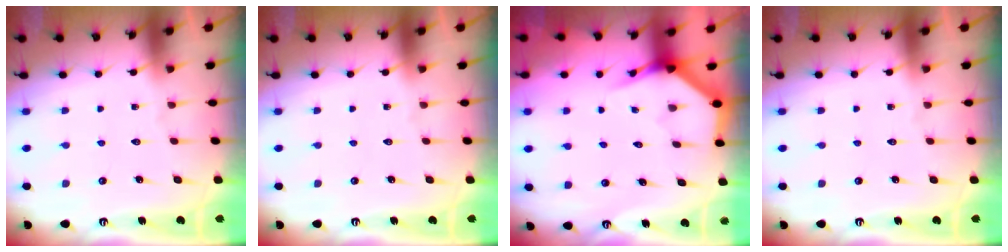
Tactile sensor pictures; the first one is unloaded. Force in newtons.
{"total": 0.0}
{"total": 3.8, "press": 3.8, "slide": 0.2}
{"total": 0.0}